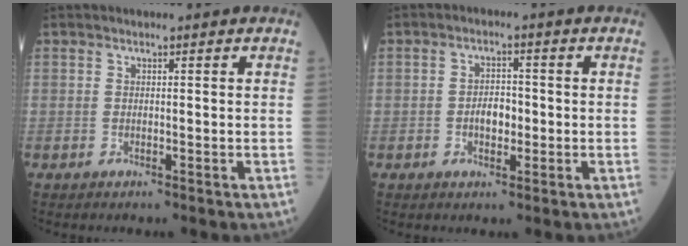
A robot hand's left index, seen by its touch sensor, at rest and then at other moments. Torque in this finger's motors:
{"motor_torque": [0.12, -0.05, 0.10, 0.03]}